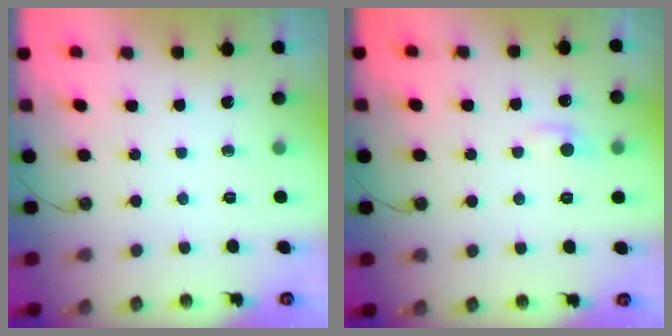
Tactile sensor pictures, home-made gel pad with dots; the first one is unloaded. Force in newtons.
{"total": 0.7, "press": 0.1, "slide": 0.7}